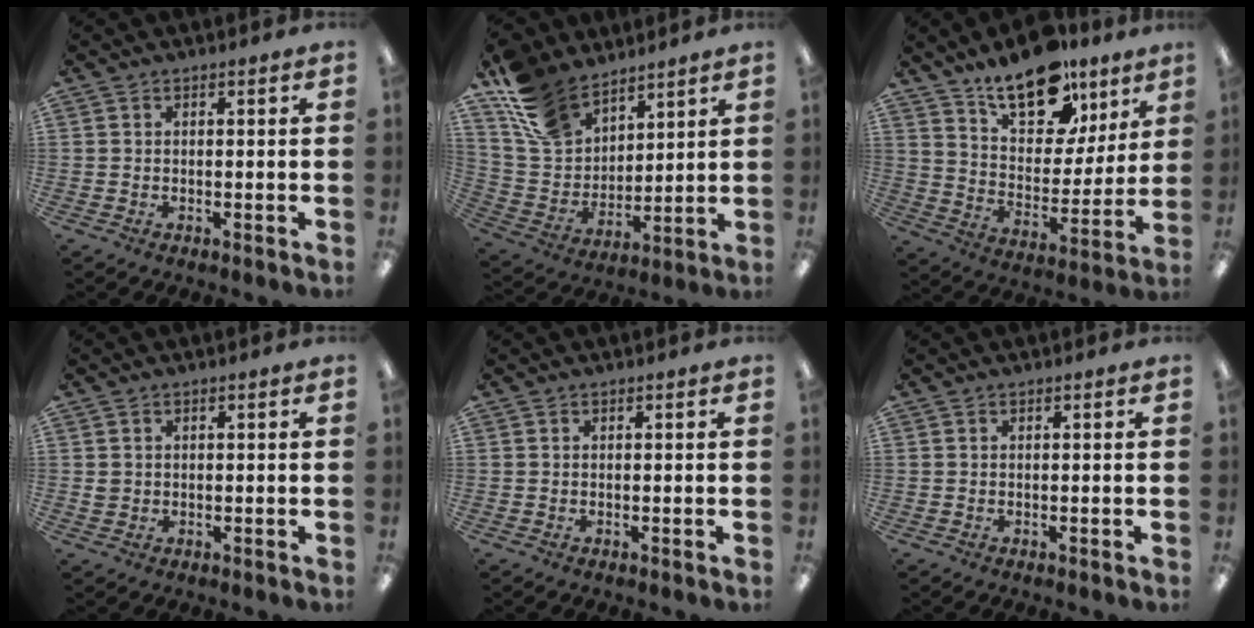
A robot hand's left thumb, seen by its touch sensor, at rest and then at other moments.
{"total": 15.4, "force": [11.6, 8.8, 5.1], "torque": [-0.127, -0.059, 0.230]}
{"total": 18.3, "force": [13.3, 8.9, 8.8], "torque": [-0.136, -0.082, 0.234]}
{"total": 1.6, "force": [0.3, 1.5, 0.4], "torque": [-0.009, 0.003, 0.004]}
{"total": 0.0}
{"total": 0.0}